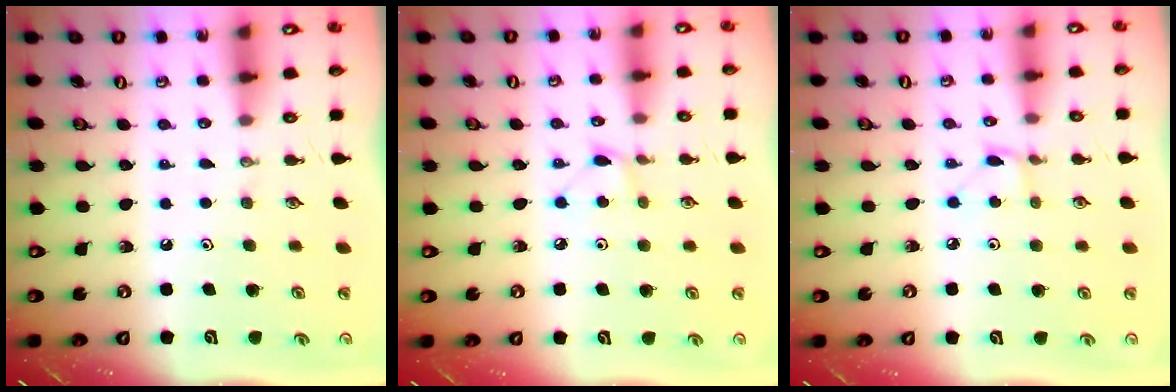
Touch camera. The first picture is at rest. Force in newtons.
{"total": 4.3, "press": 4.2, "slide": 0.7}
{"total": 2.4, "press": 2.3, "slide": 0.3}